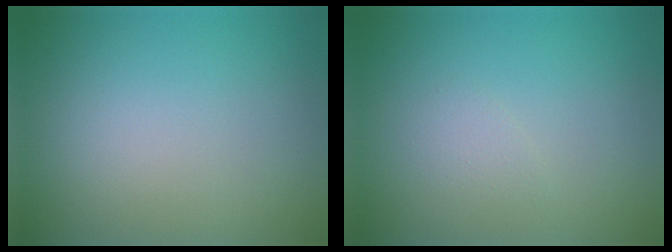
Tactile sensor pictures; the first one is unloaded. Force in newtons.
{"total": 0.8, "press": 0.8, "slide": 0.0}